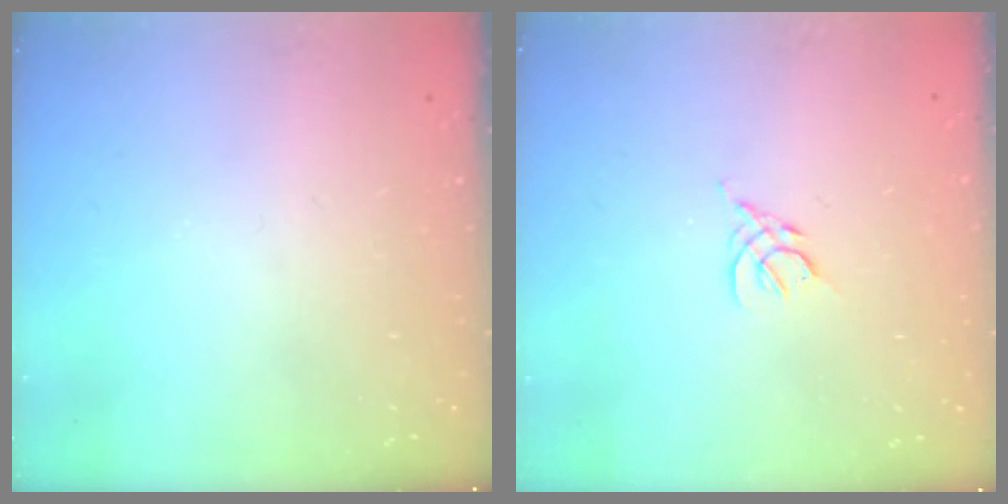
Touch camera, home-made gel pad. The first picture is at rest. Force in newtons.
{"total": 2.5, "press": 2.4, "slide": 0.7}